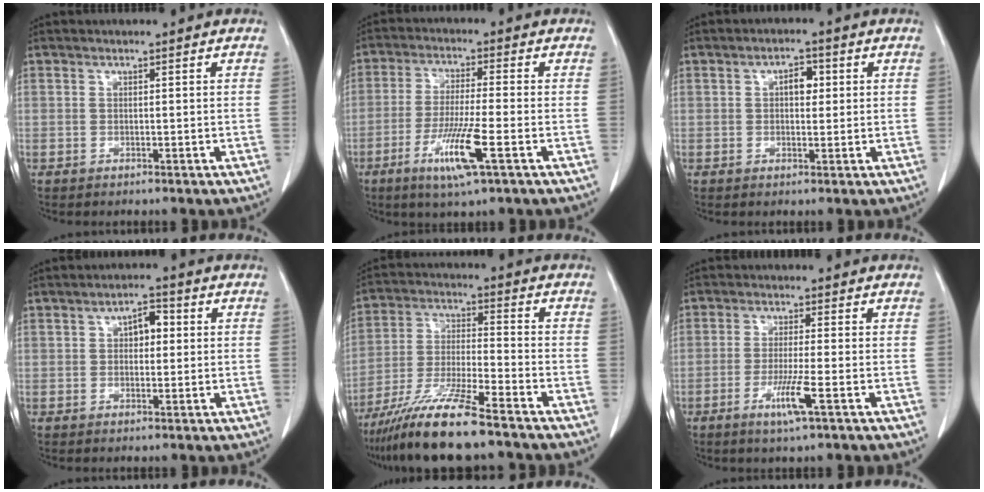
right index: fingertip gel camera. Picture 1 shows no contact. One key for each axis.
{"total": 9.0, "fx": -3.8, "fy": 0.0, "fz": 8.2, "tx": -0.160, "ty": -0.019, "tz": -0.068}
{"total": 3.1, "fx": 0.7, "fy": 1.7, "fz": 2.5, "tx": -0.039, "ty": 0.009, "tz": 0.009}
{"total": 3.7, "fx": 0.7, "fy": 1.9, "fz": 3.0, "tx": -0.046, "ty": 0.013, "tz": 0.009}
{"total": 13.1, "fx": -9.9, "fy": 0.3, "fz": 8.5, "tx": -0.165, "ty": -0.028, "tz": -0.181}
{"total": 5.1, "fx": -2.1, "fy": -0.4, "fz": 4.6, "tx": -0.087, "ty": -0.012, "tz": -0.039}